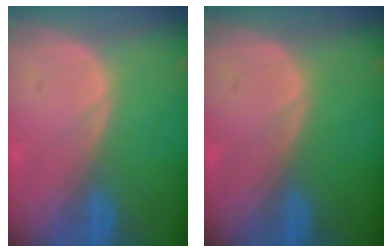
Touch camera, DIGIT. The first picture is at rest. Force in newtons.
{"total": 0.0}